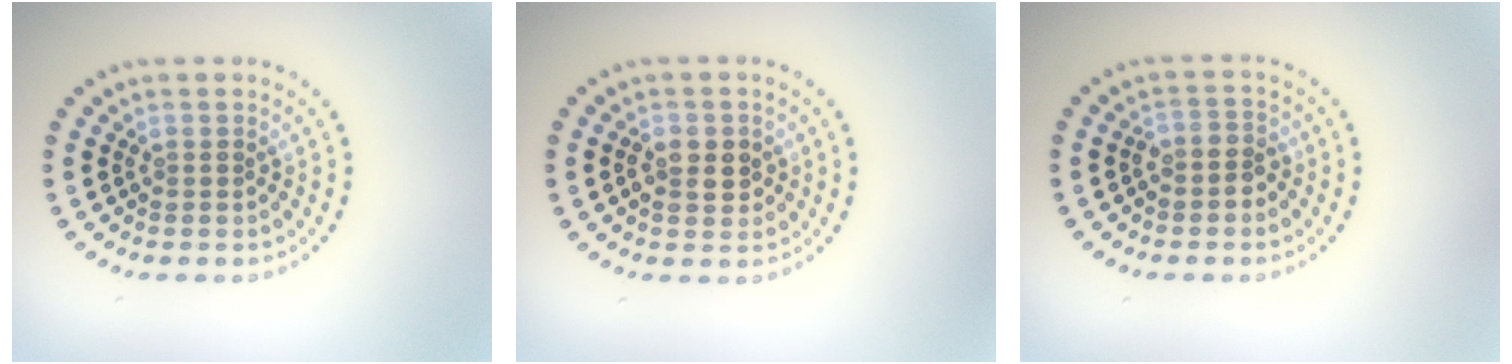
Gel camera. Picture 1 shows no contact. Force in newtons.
{"total": 2.5, "press": 2.5, "slide": 0.4}
{"total": 2.0, "press": 1.7, "slide": 0.9}